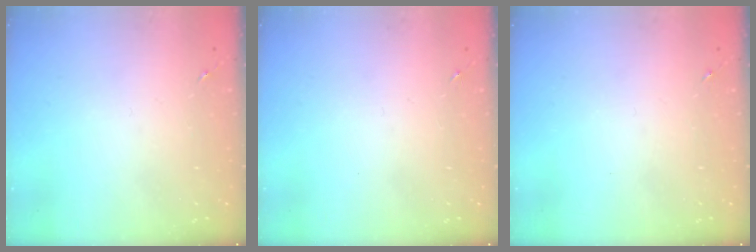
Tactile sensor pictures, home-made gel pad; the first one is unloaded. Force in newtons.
{"total": 0.0}
{"total": 0.0}